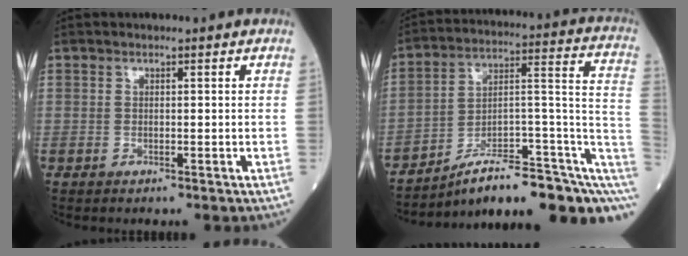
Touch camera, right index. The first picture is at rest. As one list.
[{"total": 18.4, "force": [-11.4, 4.5, 13.7], "torque": [-0.130, 0.072, -0.166]}]